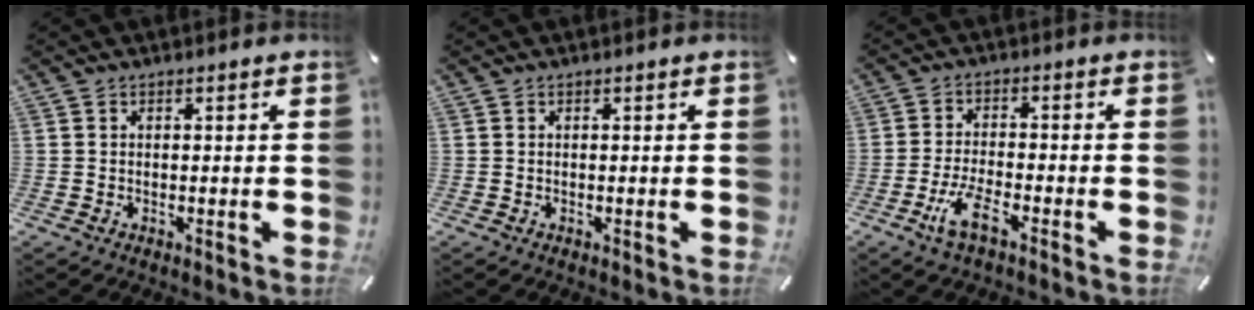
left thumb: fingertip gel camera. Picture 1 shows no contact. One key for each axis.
{"total": 0.0}
{"total": 7.0, "fx": -3.8, "fy": 2.1, "fz": 5.4, "tx": -0.116, "ty": 0.005, "tz": -0.070}